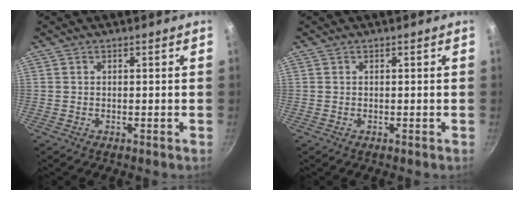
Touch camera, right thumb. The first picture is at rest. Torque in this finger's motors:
{"motor_torque": [-0.21, 0.21, -0.01, 0.00, 0.01]}